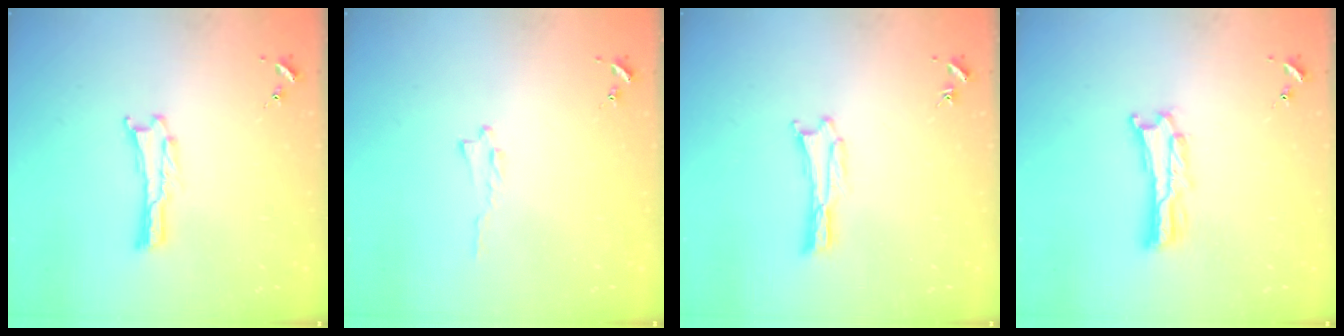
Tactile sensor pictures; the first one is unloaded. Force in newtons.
{"total": 0.6, "press": 0.6, "slide": 0.1}
{"total": 0.0}
{"total": 2.0, "press": 2.0, "slide": 0.3}